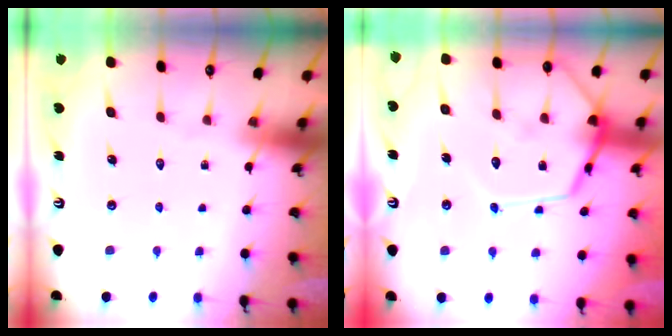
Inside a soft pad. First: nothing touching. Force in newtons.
{"total": 15.9, "press": 15.9, "slide": 1.4}